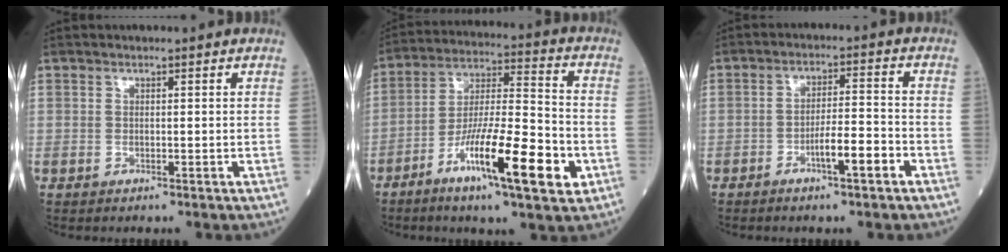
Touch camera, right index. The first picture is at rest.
{"total": 16.4, "force": [-6.9, 2.0, 14.8], "torque": [-0.260, -0.015, -0.119]}
{"total": 6.0, "force": [-2.9, 0.6, 5.3], "torque": [-0.091, 0.003, -0.051]}